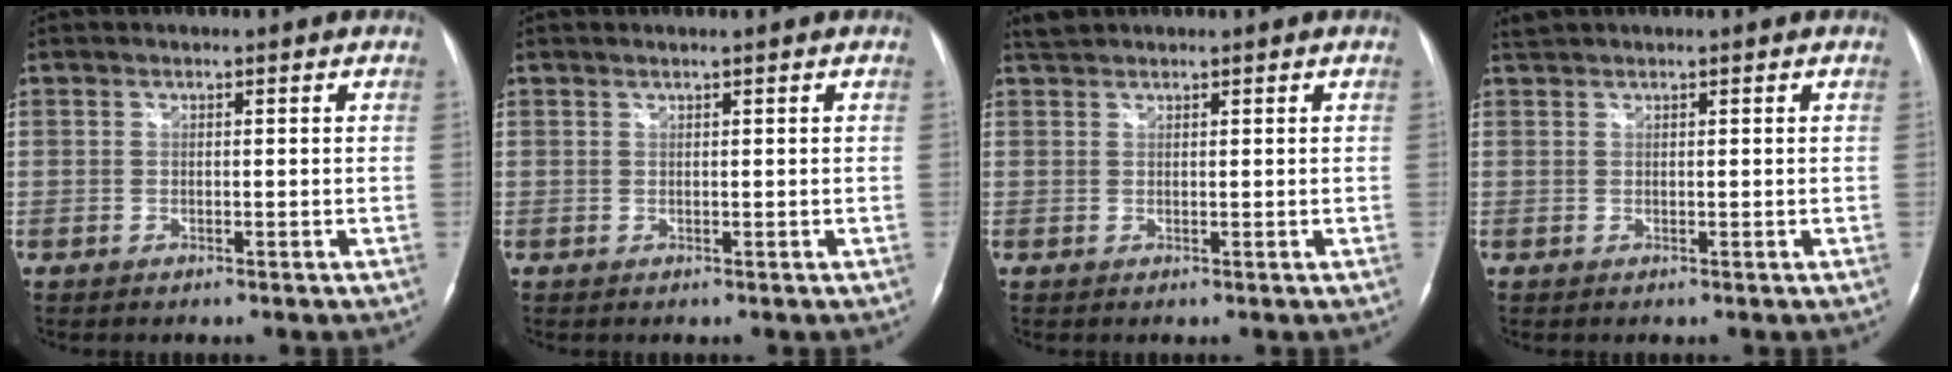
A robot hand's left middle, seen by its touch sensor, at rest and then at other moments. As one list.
[{"total": 0.7, "force": [0.6, -0.2, 0.3], "torque": [-0.015, 0.001, 0.017]}, {"total": 1.3, "force": [1.3, 0.2, 0.1], "torque": [-0.010, 0.012, 0.031]}, {"total": 0.9, "force": [0.9, -0.1, 0.1], "torque": [-0.008, 0.015, 0.024]}]